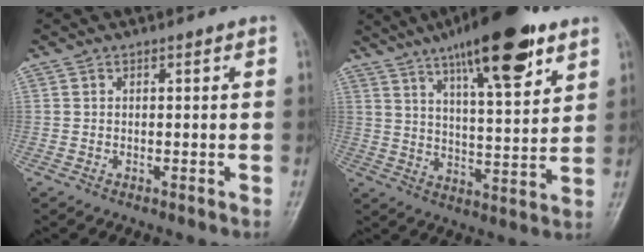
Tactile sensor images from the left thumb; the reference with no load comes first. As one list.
[{"total": 18.9, "force": [11.3, 5.0, 14.2], "torque": [-0.197, -0.042, 0.180]}]